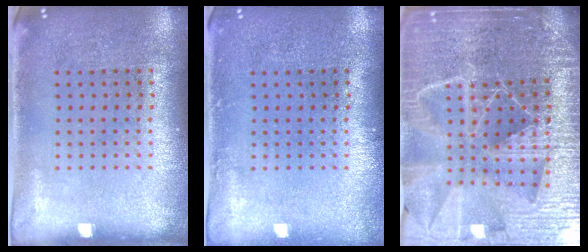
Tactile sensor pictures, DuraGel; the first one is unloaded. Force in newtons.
{"total": 0.7, "press": 0.7, "slide": 0.1}
{"total": 6.5, "press": 5.5, "slide": 3.3}